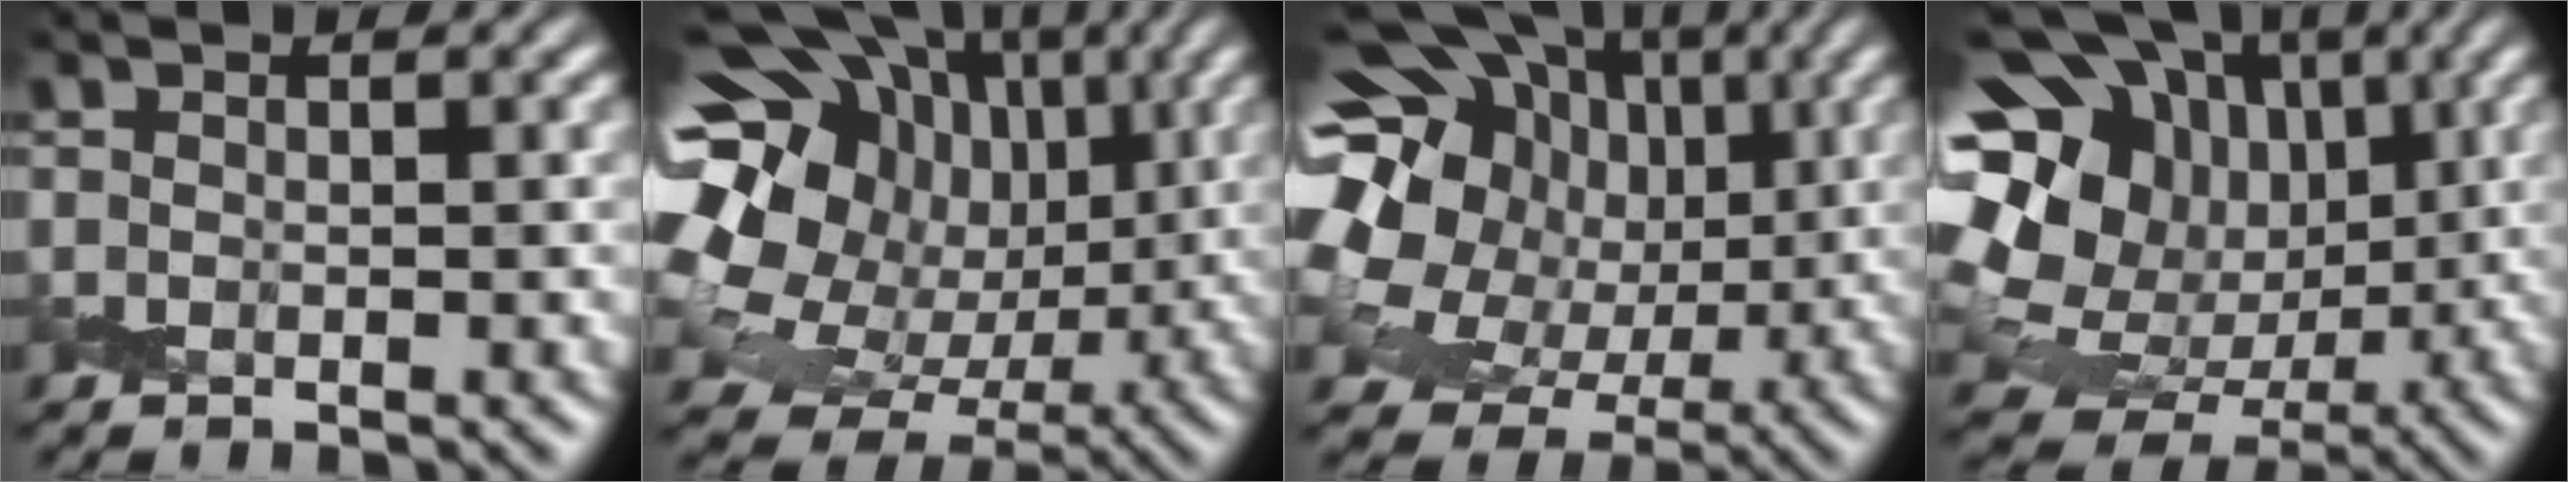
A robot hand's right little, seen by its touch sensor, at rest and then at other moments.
{"total": 19.7, "force": [4.0, 15.9, 10.8], "torque": [-0.229, 0.037, 0.055]}
{"total": 17.9, "force": [2.2, 15.1, 9.3], "torque": [-0.207, 0.036, 0.028]}
{"total": 21.3, "force": [5.2, 17.6, 10.7], "torque": [-0.229, 0.034, 0.067]}